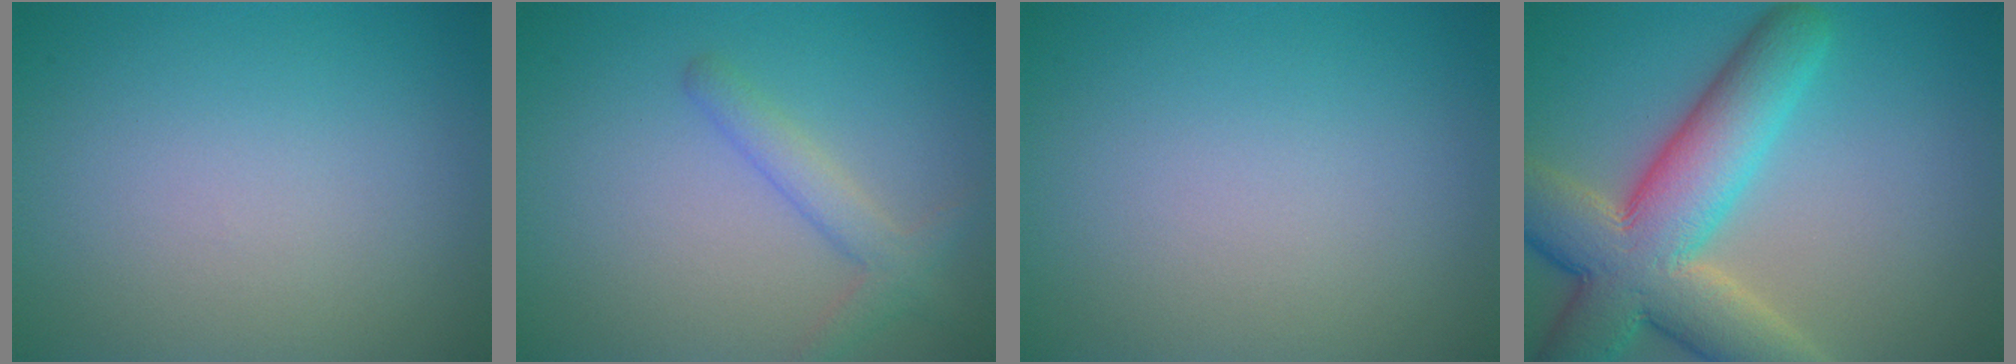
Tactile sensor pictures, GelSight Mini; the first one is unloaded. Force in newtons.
{"total": 2.5, "press": 2.5, "slide": 0.1}
{"total": 0.0}
{"total": 10.8, "press": 10.8, "slide": 0.7}